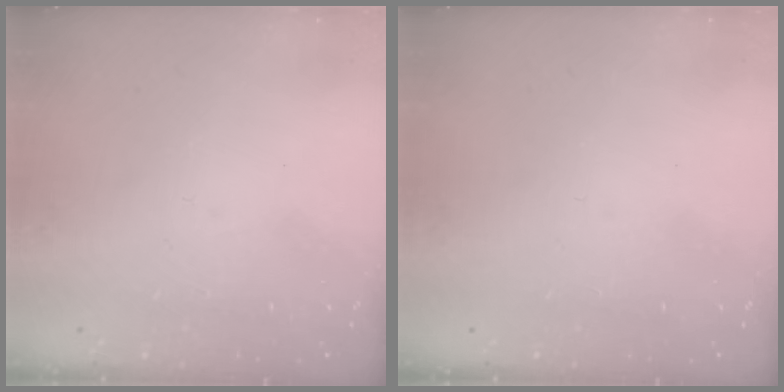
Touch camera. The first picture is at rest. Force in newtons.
{"total": 0.0}